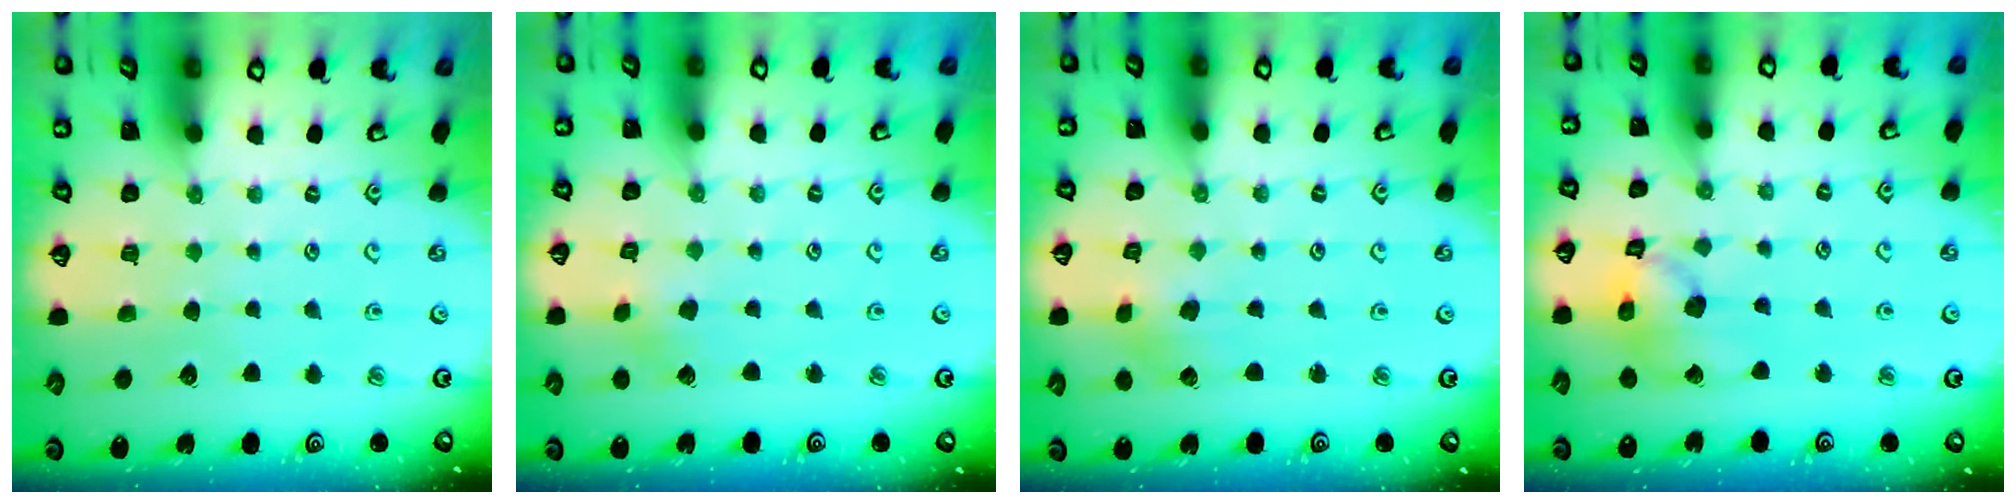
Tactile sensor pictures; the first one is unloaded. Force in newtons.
{"total": 2.2, "press": 2.2, "slide": 0.2}
{"total": 2.3, "press": 2.3, "slide": 0.6}
{"total": 13.4, "press": 13.3, "slide": 1.9}